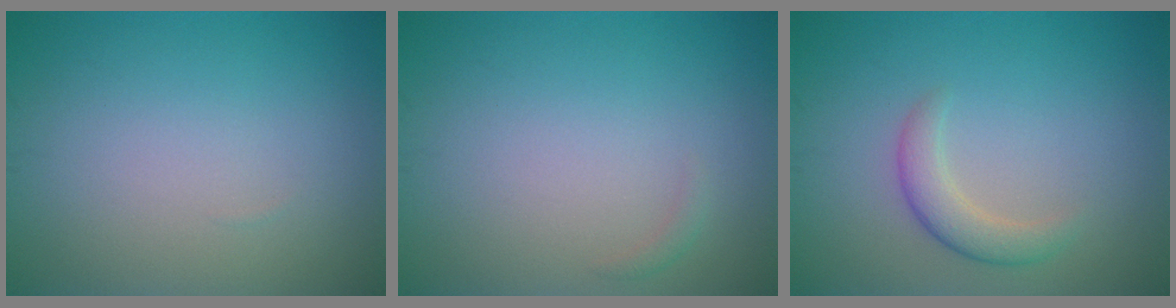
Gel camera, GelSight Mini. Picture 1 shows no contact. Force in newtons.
{"total": 0.6, "press": 0.6, "slide": 0.1}
{"total": 2.5, "press": 2.5, "slide": 0.2}